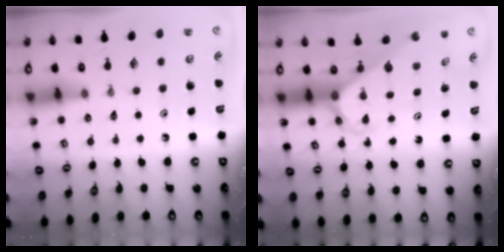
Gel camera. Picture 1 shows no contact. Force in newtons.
{"total": 2.6, "press": 2.6, "slide": 0.2}